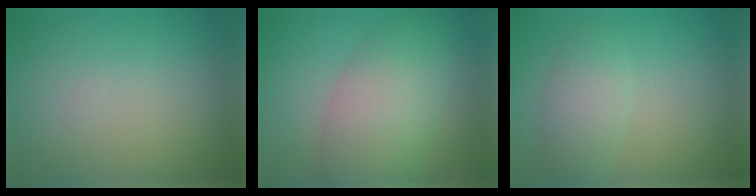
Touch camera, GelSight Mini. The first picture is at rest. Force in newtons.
{"total": 6.8, "press": 6.8, "slide": 0.2}
{"total": 2.7, "press": 2.7, "slide": 0.1}